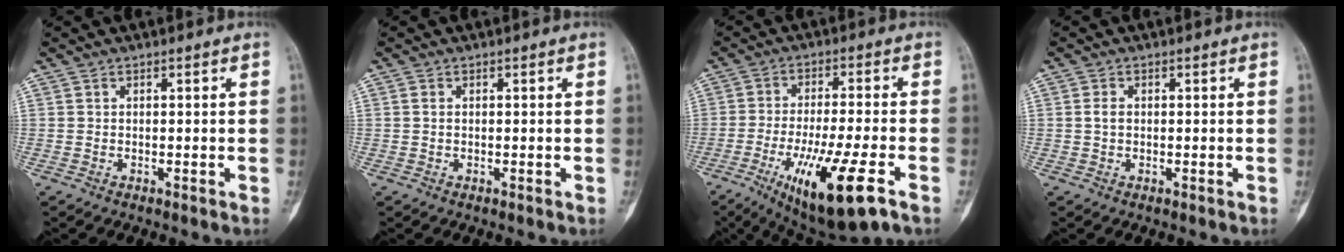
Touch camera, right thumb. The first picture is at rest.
{"total": 0.9, "force": [0.1, 0.6, 0.7], "torque": [-0.013, 0.002, 0.002]}
{"total": 16.0, "force": [-7.2, 3.0, 14.0], "torque": [-0.261, -0.003, -0.109]}
{"total": 1.5, "force": [0.1, 1.0, 1.1], "torque": [-0.019, 0.002, 0.001]}